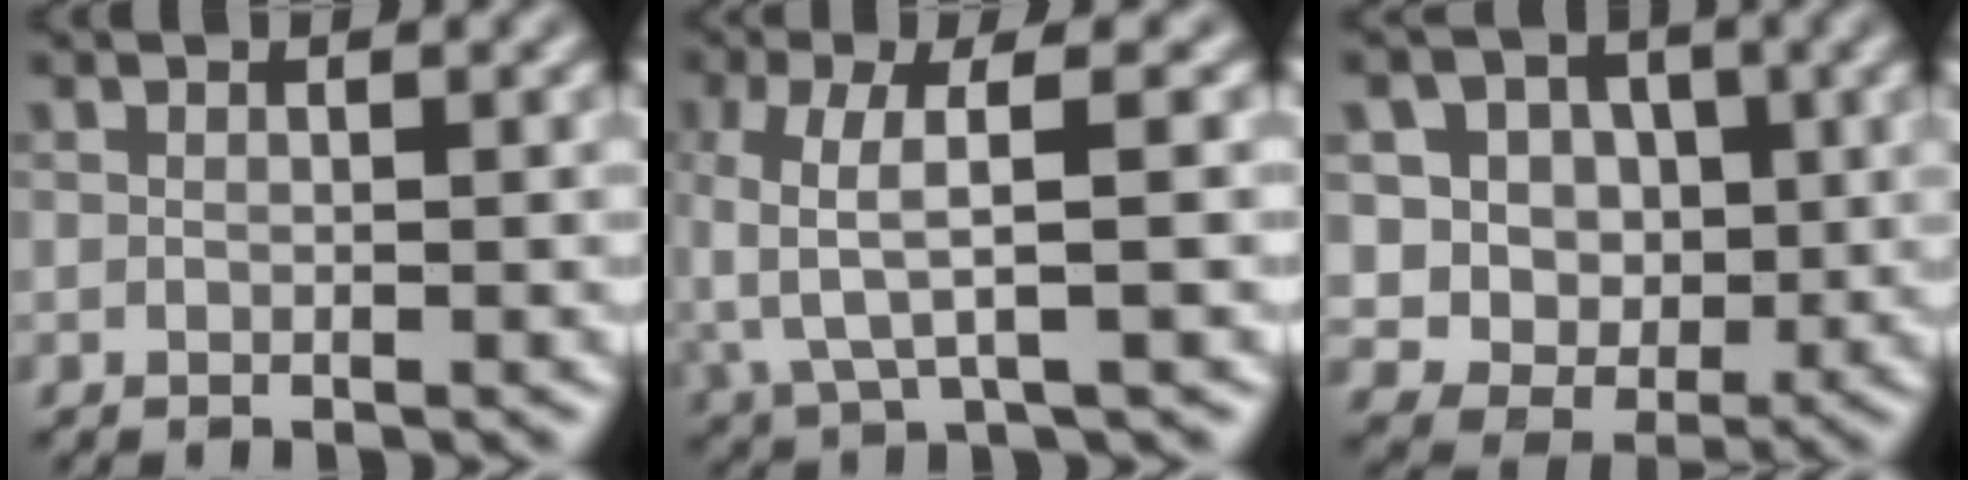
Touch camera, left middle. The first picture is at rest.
{"total": 5.1, "force": [0.1, 1.5, 4.8], "torque": [-0.116, 0.000, 0.003]}
{"total": 8.3, "force": [2.8, 6.7, 4.1], "torque": [-0.063, 0.002, 0.043]}